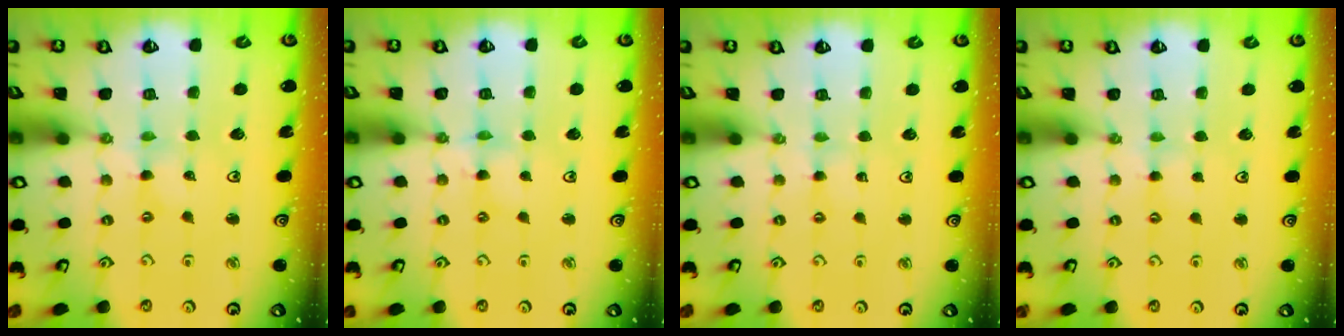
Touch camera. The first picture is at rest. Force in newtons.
{"total": 2.3, "press": 2.3, "slide": 0.3}
{"total": 1.7, "press": 1.6, "slide": 0.4}
{"total": 2.3, "press": 2.3, "slide": 0.4}